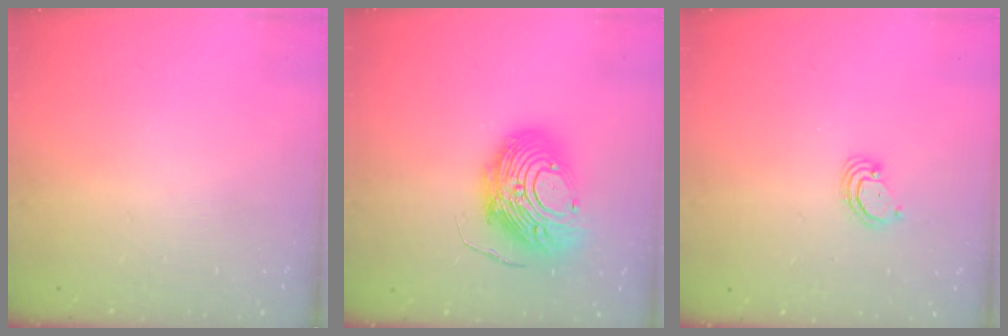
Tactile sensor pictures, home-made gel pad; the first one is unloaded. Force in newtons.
{"total": 15.5, "press": 15.4, "slide": 1.7}
{"total": 2.8, "press": 2.8, "slide": 0.3}